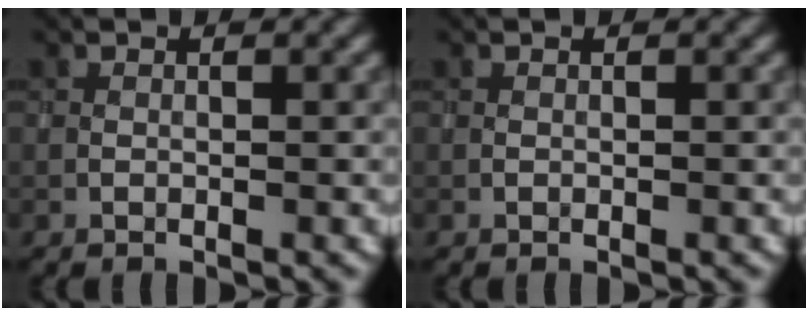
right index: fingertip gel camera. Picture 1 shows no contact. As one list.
[{"total": 0.0}]